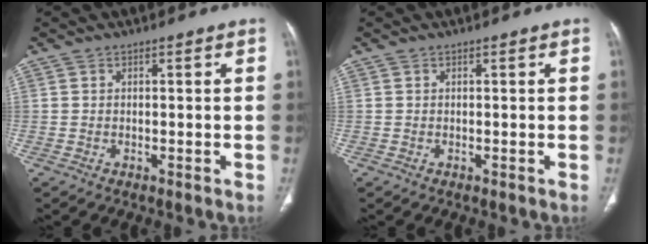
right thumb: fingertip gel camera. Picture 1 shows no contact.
{"total": 0.0}